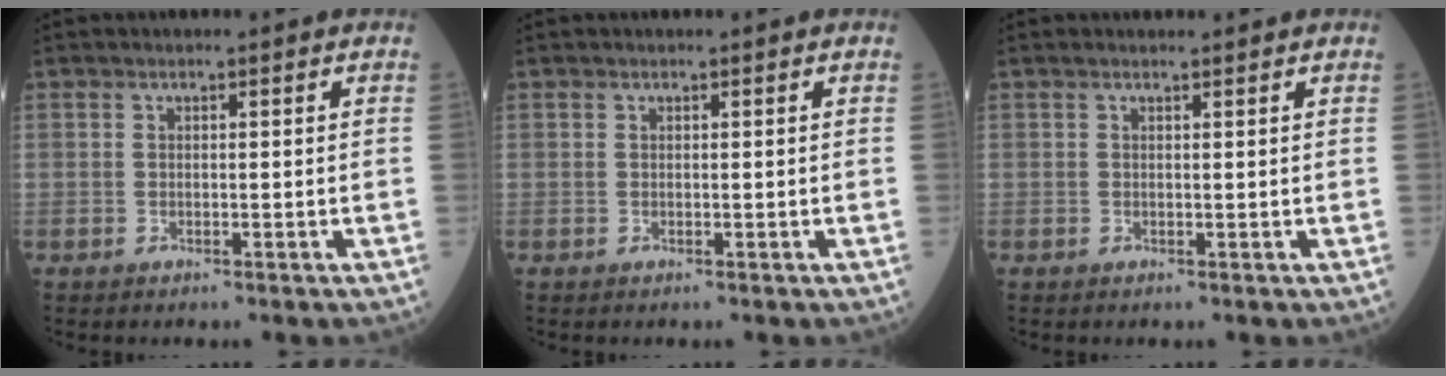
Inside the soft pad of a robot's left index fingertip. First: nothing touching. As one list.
[{"total": 0.0}, {"total": 1.4, "force": [1.3, 0.2, 0.3], "torque": [-0.006, 0.011, 0.020]}]